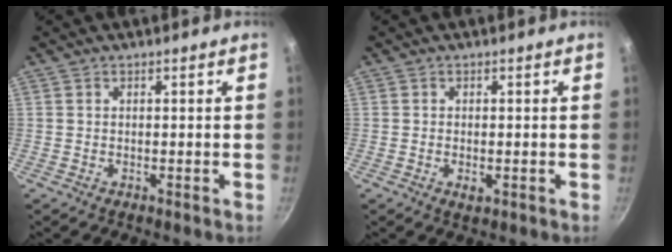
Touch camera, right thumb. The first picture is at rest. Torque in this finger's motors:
{"motor_torque": [-0.33, 0.15, -0.48, 0.26, 0.00]}